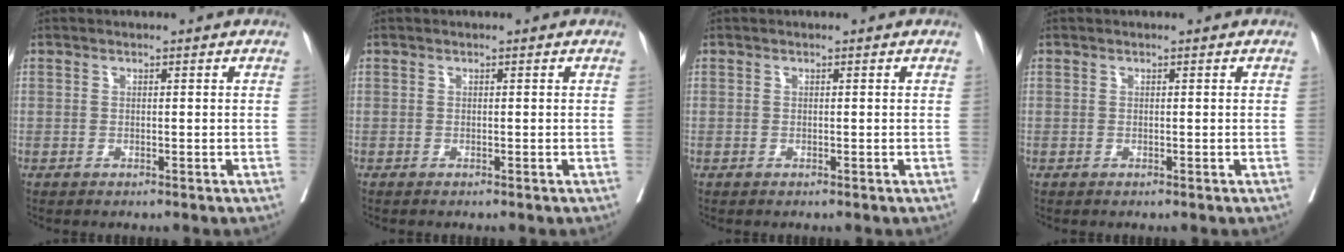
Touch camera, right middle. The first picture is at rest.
{"total": 0.8, "force": [-0.7, -0.1, 0.5], "torque": [-0.005, 0.003, -0.010]}
{"total": 0.0}
{"total": 0.0}